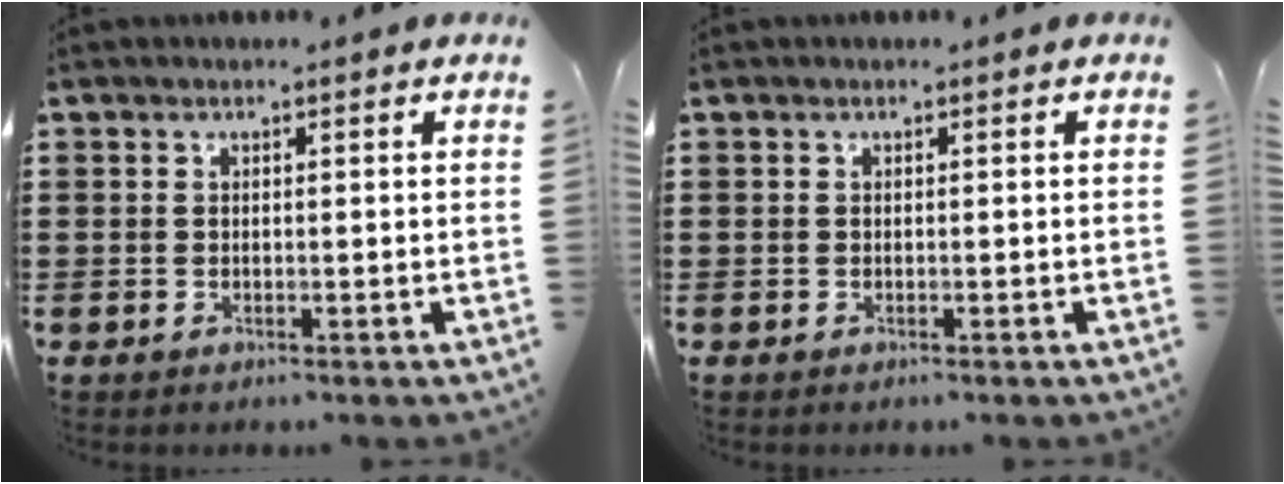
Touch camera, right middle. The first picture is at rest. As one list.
[{"total": 0.0}]